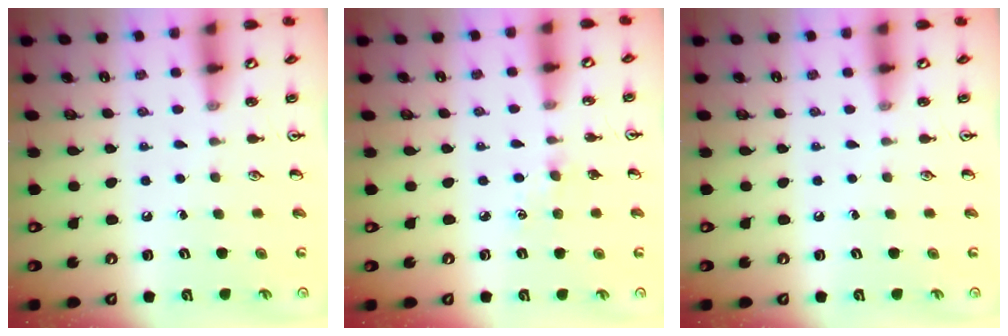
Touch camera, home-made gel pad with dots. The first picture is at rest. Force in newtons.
{"total": 2.0, "press": 2.0, "slide": 0.3}
{"total": 0.0}